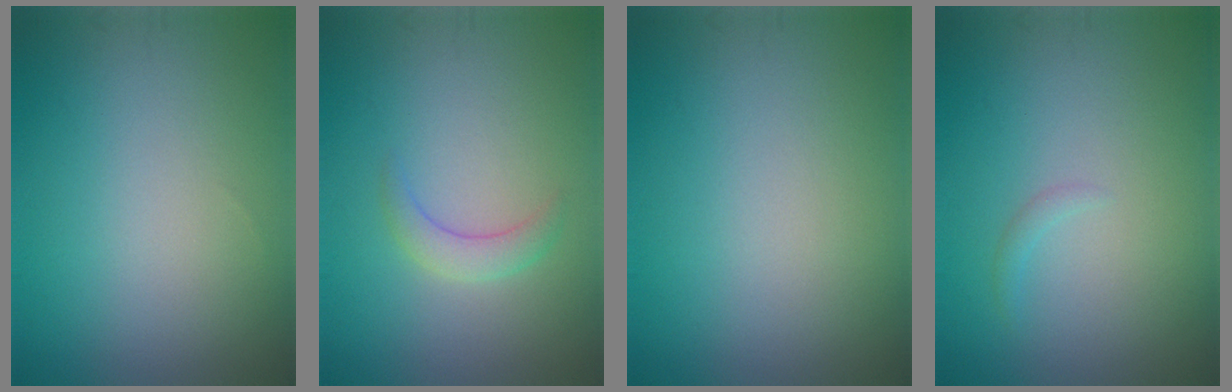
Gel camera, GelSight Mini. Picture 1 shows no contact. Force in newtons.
{"total": 1.9, "press": 1.9, "slide": 0.1}
{"total": 0.0}
{"total": 0.6, "press": 0.6, "slide": 0.1}